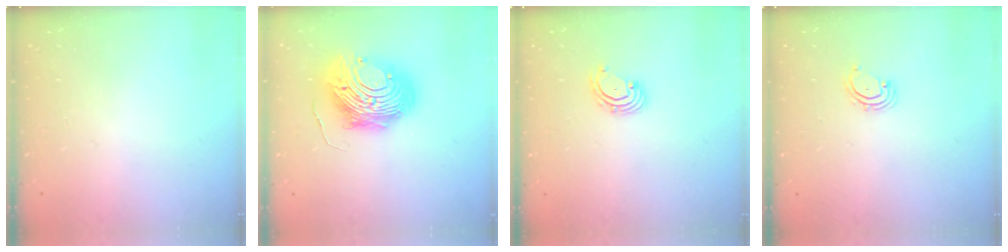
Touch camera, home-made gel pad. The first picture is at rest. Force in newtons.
{"total": 15.7, "press": 15.6, "slide": 1.5}
{"total": 2.7, "press": 2.7, "slide": 0.6}
{"total": 2.3, "press": 2.3, "slide": 0.5}